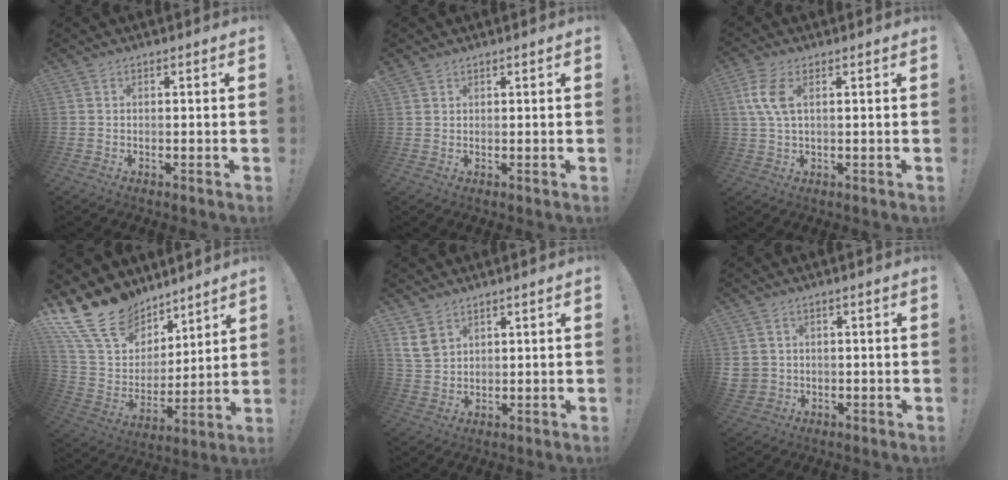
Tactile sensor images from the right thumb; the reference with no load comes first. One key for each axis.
{"total": 1.5, "fx": 1.2, "fy": 0.9, "fz": 0.1, "tx": 0.001, "ty": -0.005, "tz": 0.023}
{"total": 7.7, "fx": 2.2, "fy": 3.7, "fz": 6.4, "tx": -0.132, "ty": -0.003, "tz": 0.039}
{"total": 19.3, "fx": 13.8, "fy": 11.4, "fz": 7.2, "tx": -0.139, "ty": -0.090, "tz": 0.276}
{"total": 6.4, "fx": 4.0, "fy": 4.1, "fz": 2.9, "tx": -0.040, "ty": -0.018, "tz": 0.079}
{"total": 3.9, "fx": 0.9, "fy": 3.6, "fz": 1.1, "tx": -0.020, "ty": -0.004, "tz": 0.019}